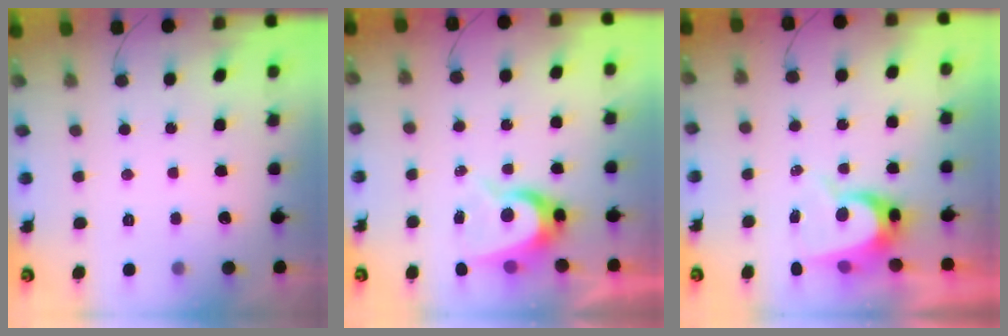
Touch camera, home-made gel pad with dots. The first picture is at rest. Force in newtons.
{"total": 8.8, "press": 8.8, "slide": 0.4}
{"total": 7.9, "press": 7.9, "slide": 0.4}